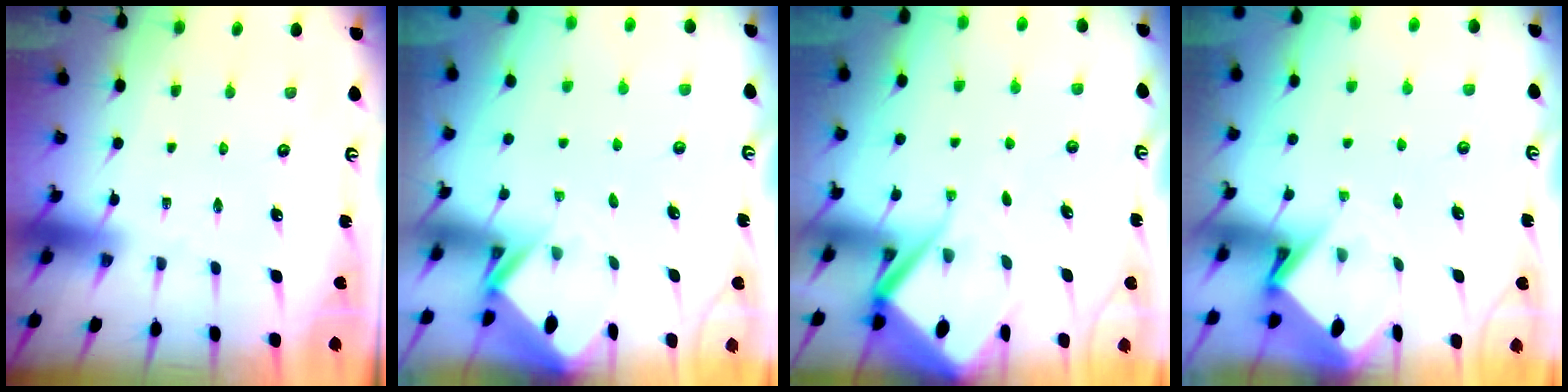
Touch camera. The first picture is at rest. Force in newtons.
{"total": 2.6, "press": 2.6, "slide": 0.2}
{"total": 6.6, "press": 6.6, "slide": 0.5}
{"total": 3.7, "press": 3.7, "slide": 0.3}